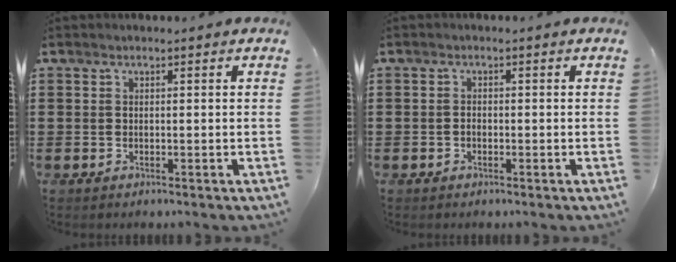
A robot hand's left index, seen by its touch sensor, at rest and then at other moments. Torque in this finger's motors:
{"motor_torque": [0.26, 0.26, 0.04, 0.00]}